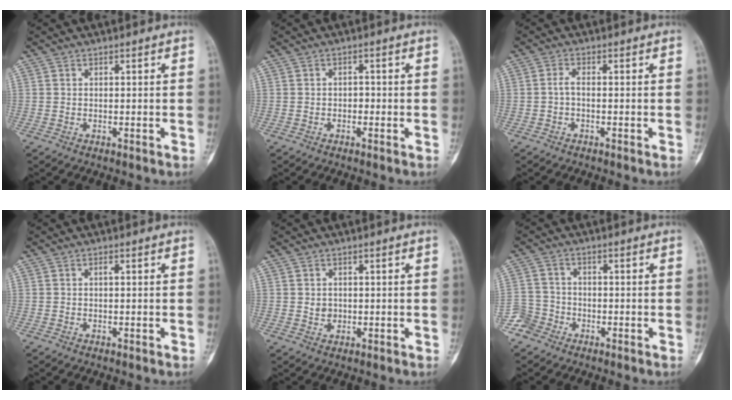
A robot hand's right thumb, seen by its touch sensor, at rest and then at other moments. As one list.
[{"total": 1.3, "force": [-0.5, 1.0, 0.7], "torque": [-0.001, 0.006, -0.012]}, {"total": 1.6, "force": [-0.5, 0.5, 1.5], "torque": [-0.028, 0.002, -0.013]}, {"total": 0.7, "force": [0.0, 0.3, 0.6], "torque": [-0.008, 0.001, -0.002]}, {"total": 1.9, "force": [0.0, 1.6, 0.9], "torque": [-0.008, 0.002, 0.004]}, {"total": 4.5, "force": [-3.0, 3.3, 0.0], "torque": [0.021, 0.018, -0.067]}]